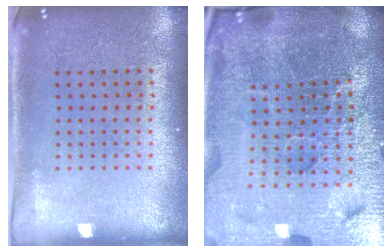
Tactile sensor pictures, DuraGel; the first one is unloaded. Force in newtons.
{"total": 6.3, "press": 5.6, "slide": 2.8}